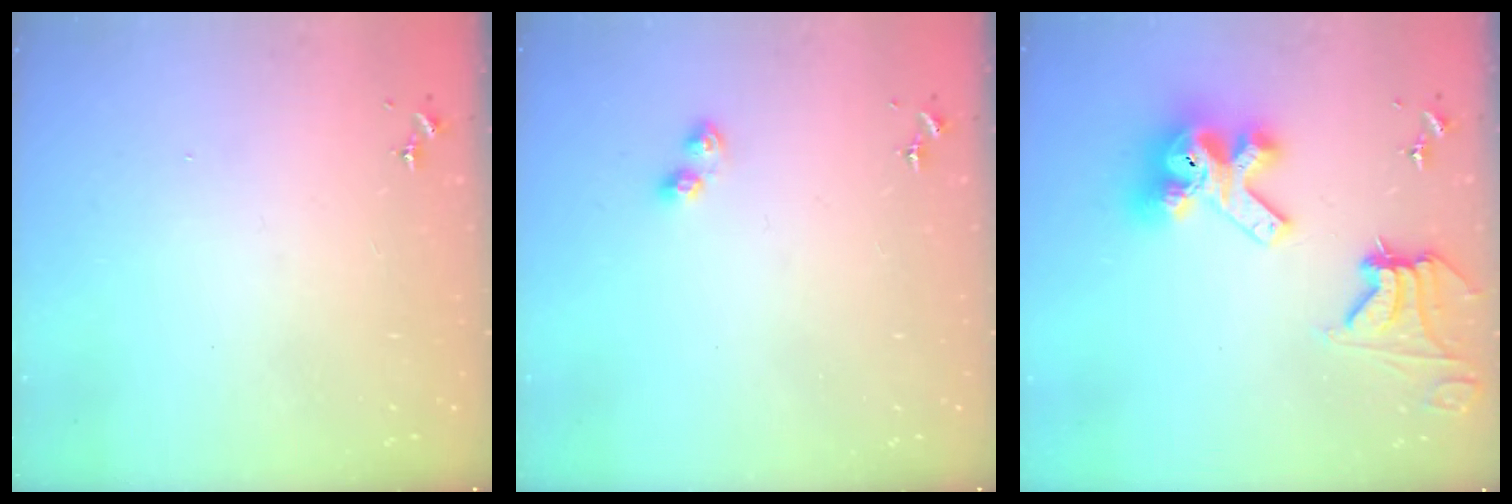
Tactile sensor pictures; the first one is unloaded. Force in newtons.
{"total": 4.2, "press": 4.2, "slide": 0.4}
{"total": 17.2, "press": 17.1, "slide": 2.1}